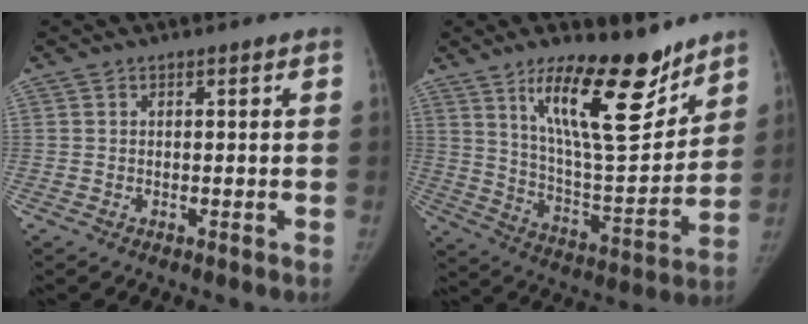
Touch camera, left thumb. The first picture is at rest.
{"total": 20.2, "force": [13.1, 6.4, 13.9], "torque": [-0.183, -0.091, 0.225]}